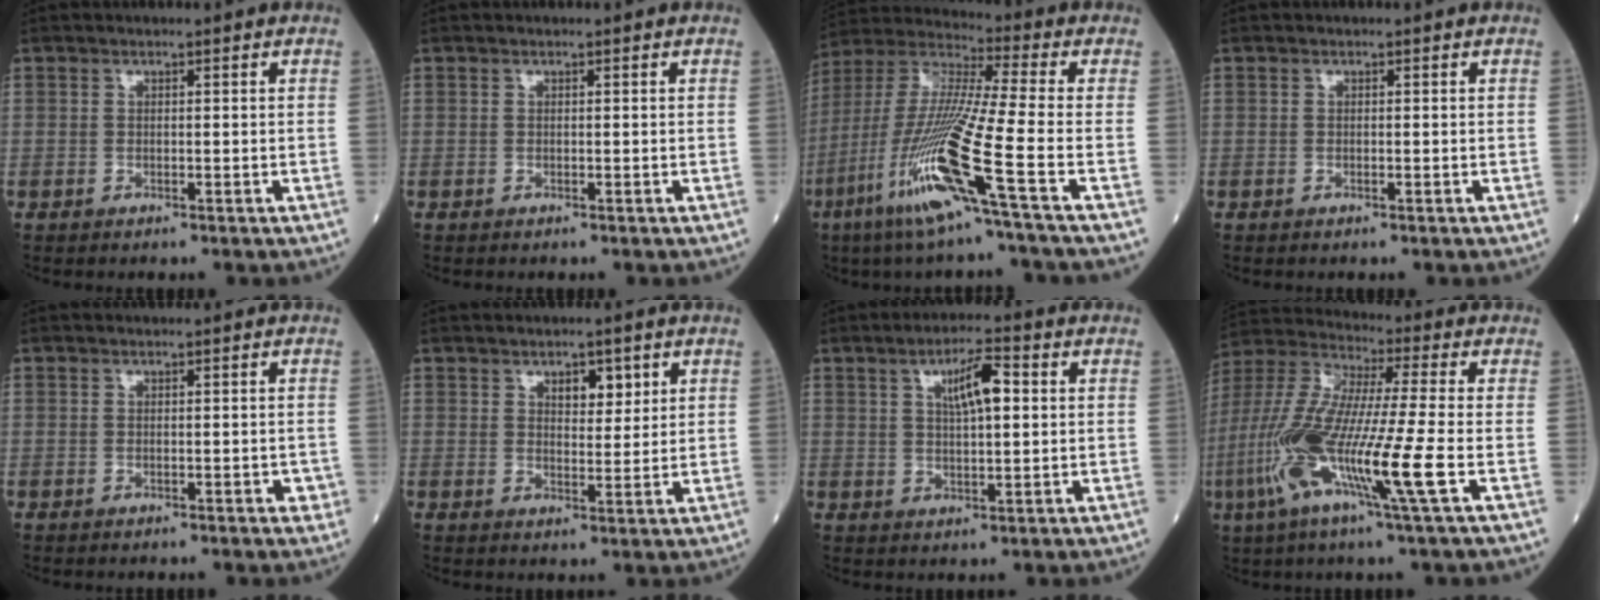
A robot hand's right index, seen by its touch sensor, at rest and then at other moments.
{"total": 0.0}
{"total": 17.4, "force": [-7.5, -1.3, 15.6], "torque": [-0.336, -0.029, -0.152]}
{"total": 0.0}
{"total": 1.4, "force": [-0.5, 0.6, 1.1], "torque": [-0.014, 0.005, -0.005]}
{"total": 3.7, "force": [1.9, 1.8, 2.6], "torque": [-0.034, 0.000, 0.030]}
{"total": 6.3, "force": [1.8, 1.3, 5.9], "torque": [-0.102, 0.010, 0.031]}
{"total": 17.4, "force": [-5.6, -0.3, 16.5], "torque": [-0.348, -0.029, -0.119]}